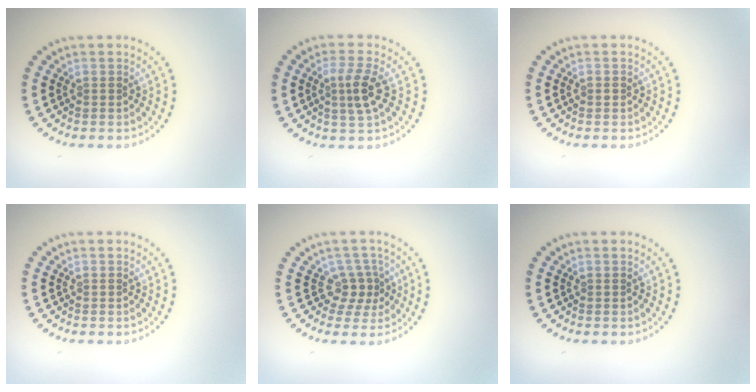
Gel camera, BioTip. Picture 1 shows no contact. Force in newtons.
{"total": 2.8, "press": 2.5, "slide": 1.2}
{"total": 0.6, "press": 0.6, "slide": 0.0}
{"total": 0.0}
{"total": 2.6, "press": 1.8, "slide": 1.9}
{"total": 0.0}